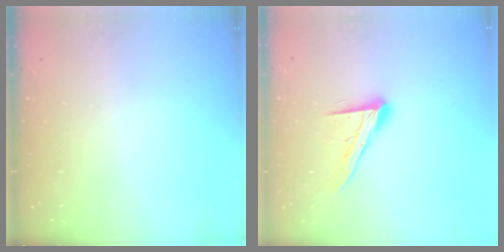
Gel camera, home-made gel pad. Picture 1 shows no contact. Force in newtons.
{"total": 13.4, "press": 13.3, "slide": 1.1}